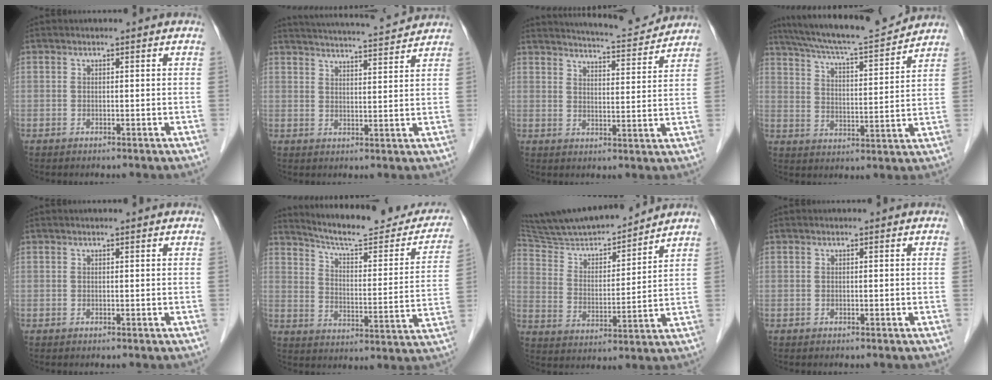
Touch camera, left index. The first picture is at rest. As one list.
[{"total": 14.2, "force": [13.6, 0.6, 4.2], "torque": [-0.075, 0.015, 0.188]}, {"total": 11.9, "force": [11.4, 0.9, 3.0], "torque": [-0.050, 0.003, 0.152]}, {"total": 16.2, "force": [14.9, 0.6, 6.3], "torque": [-0.115, 0.008, 0.229]}, {"total": 0.7, "force": [0.6, 0.0, 0.3], "torque": [-0.005, 0.009, 0.011]}, {"total": 22.3, "force": [20.0, 4.0, 9.0], "torque": [-0.120, -0.034, 0.258]}, {"total": 17.3, "force": [16.0, 1.6, 6.4], "torque": [-0.117, 0.008, 0.280]}, {"total": 0.0}]